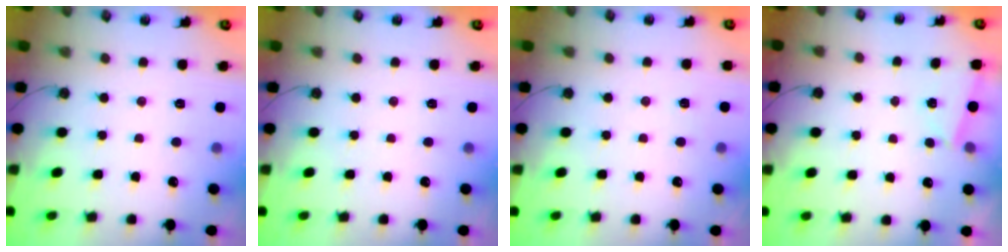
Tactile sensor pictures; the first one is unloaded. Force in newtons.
{"total": 0.0}
{"total": 2.6, "press": 1.9, "slide": 1.8}
{"total": 2.3, "press": 1.3, "slide": 1.9}